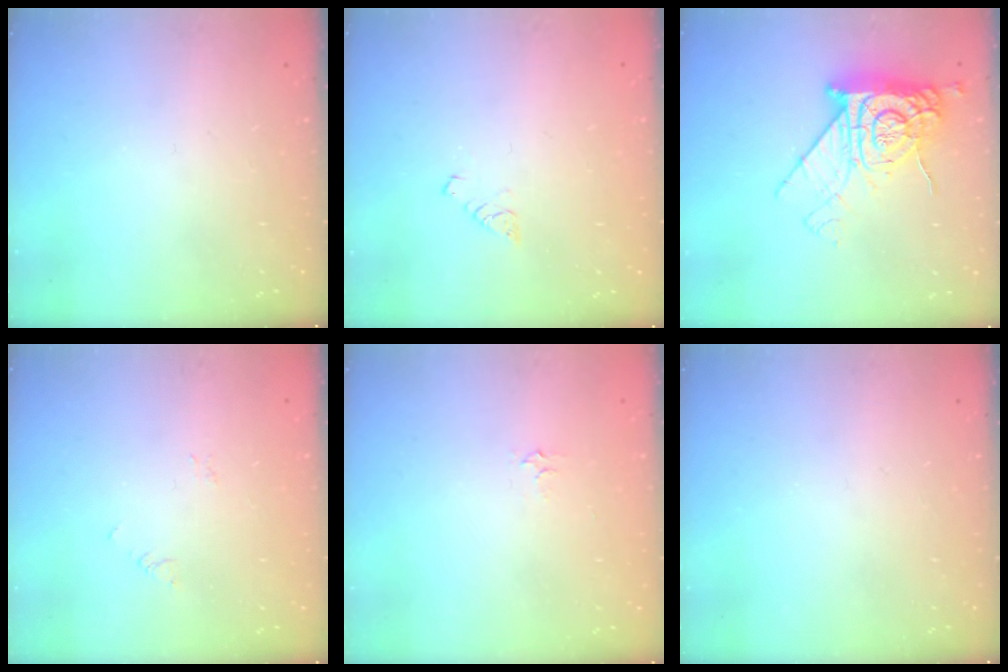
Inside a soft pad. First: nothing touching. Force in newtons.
{"total": 4.3, "press": 4.3, "slide": 0.4}
{"total": 13.3, "press": 13.3, "slide": 1.0}
{"total": 2.9, "press": 2.9, "slide": 0.3}
{"total": 3.4, "press": 3.4, "slide": 0.5}
{"total": 0.0}